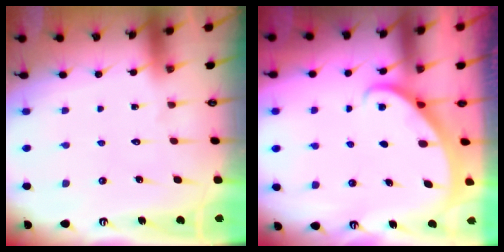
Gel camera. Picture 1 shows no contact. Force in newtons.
{"total": 1.5, "press": 1.5, "slide": 0.1}